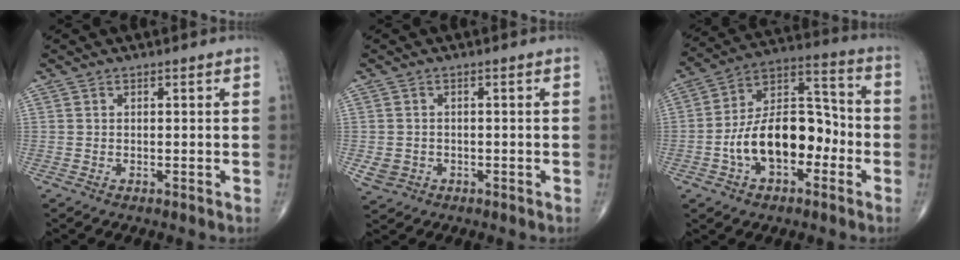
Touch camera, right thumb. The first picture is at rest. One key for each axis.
{"total": 3.0, "fx": -0.8, "fy": 2.6, "fz": 1.0, "tx": -0.014, "ty": 0.004, "tz": -0.007}
{"total": 16.8, "fx": -4.4, "fy": 9.8, "fz": 12.9, "tx": -0.196, "ty": 0.051, "tz": -0.080}